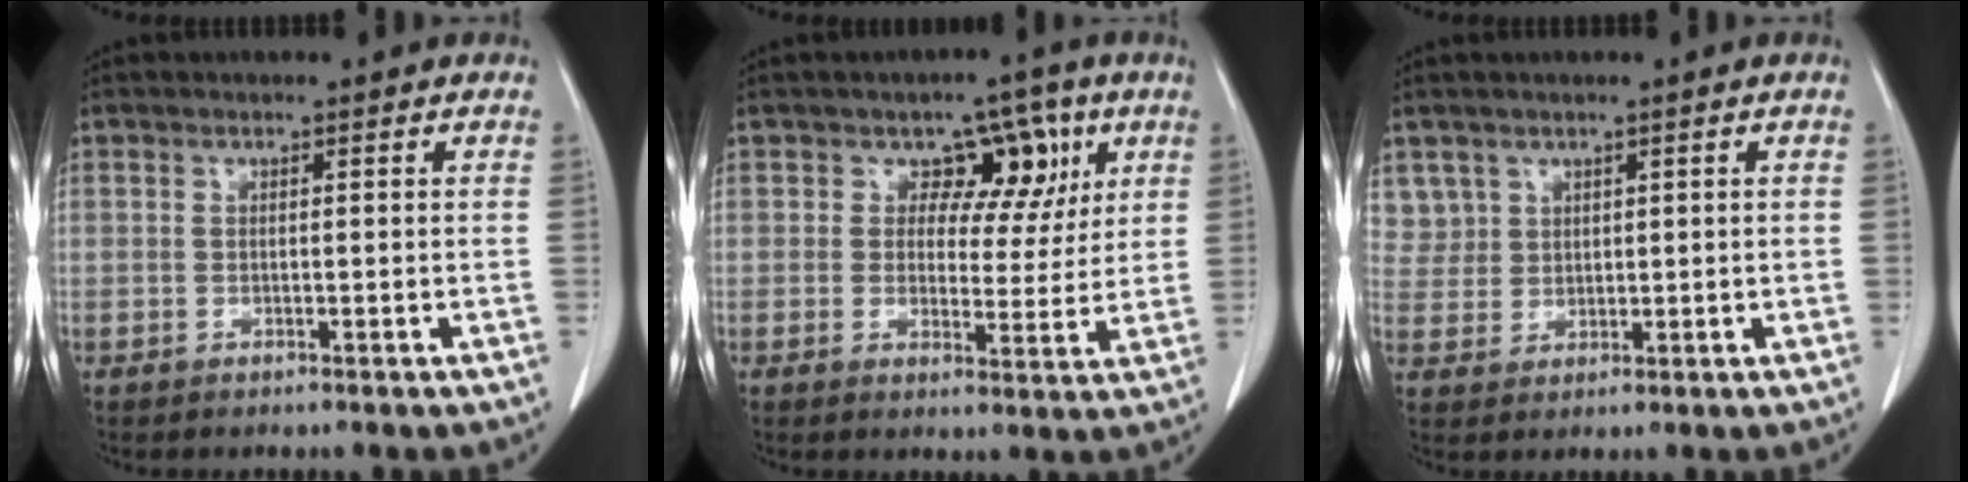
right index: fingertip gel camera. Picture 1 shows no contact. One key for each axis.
{"total": 6.8, "fx": 2.9, "fy": 5.0, "fz": 3.5, "tx": -0.021, "ty": 0.011, "tz": 0.037}
{"total": 4.8, "fx": 2.8, "fy": 3.9, "fz": -0.3, "tx": 0.020, "ty": 0.007, "tz": 0.060}